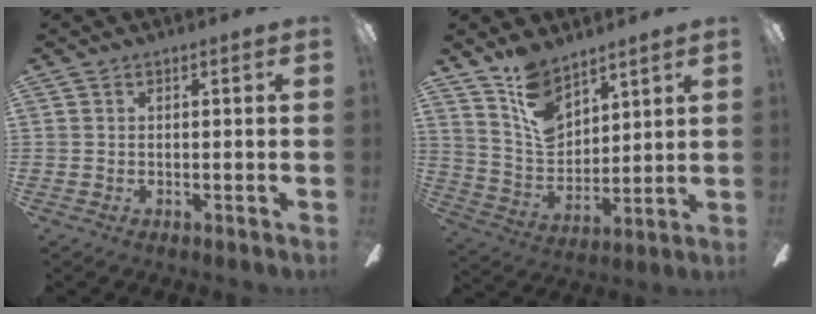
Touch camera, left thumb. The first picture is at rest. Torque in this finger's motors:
{"motor_torque": [0.26, 0.24, -0.21, -0.08, 0.05]}